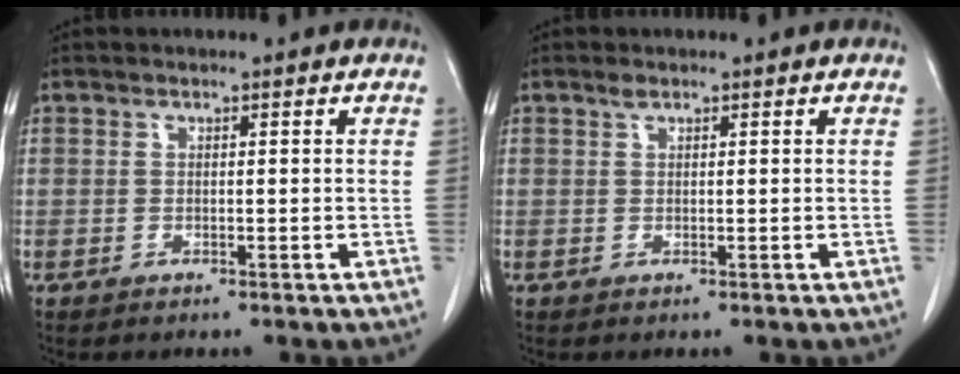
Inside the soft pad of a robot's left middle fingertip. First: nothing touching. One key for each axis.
{"total": 0.7, "fx": 0.5, "fy": 0.2, "fz": 0.4, "tx": -0.011, "ty": 0.000, "tz": 0.010}